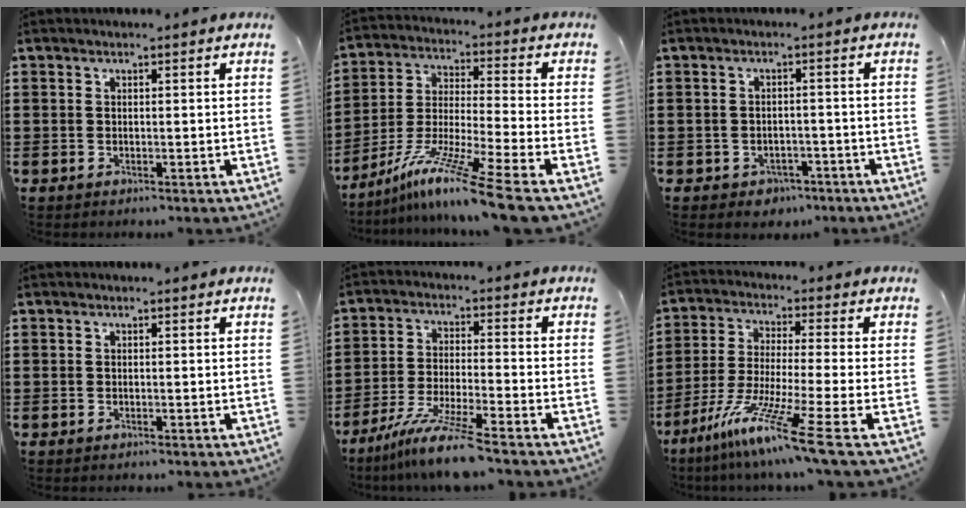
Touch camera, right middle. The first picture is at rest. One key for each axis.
{"total": 11.6, "fx": -9.1, "fy": -0.8, "fz": 7.2, "tx": -0.140, "ty": -0.006, "tz": -0.178}
{"total": 2.0, "fx": -1.7, "fy": 0.9, "fz": 0.0, "tx": -0.009, "ty": -0.001, "tz": -0.039}
{"total": 0.0}
{"total": 8.9, "fx": -7.3, "fy": -0.3, "fz": 5.1, "tx": -0.102, "ty": -0.014, "tz": -0.139}
{"total": 11.5, "fx": -7.6, "fy": -1.2, "fz": 8.5, "tx": -0.178, "ty": -0.014, "tz": -0.154}